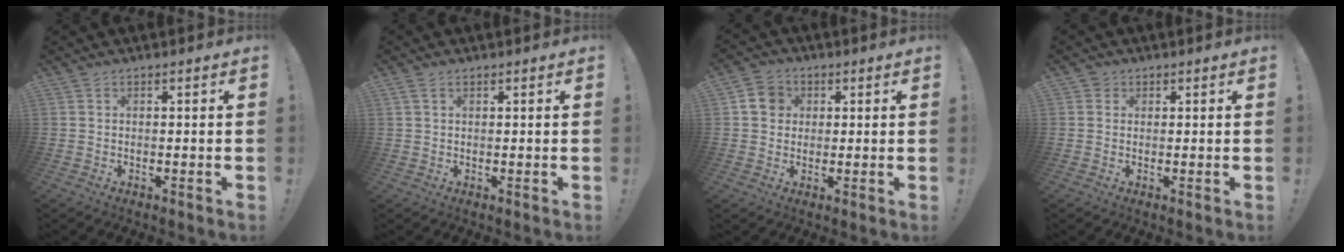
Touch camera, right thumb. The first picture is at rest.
{"total": 2.0, "force": [1.0, 1.1, 1.4], "torque": [-0.029, 0.002, 0.020]}
{"total": 6.9, "force": [1.7, 6.2, 2.6], "torque": [-0.029, 0.003, 0.035]}
{"total": 1.9, "force": [1.0, 1.5, 0.4], "torque": [-0.005, -0.001, 0.017]}